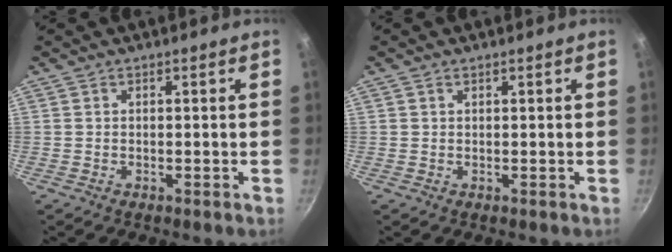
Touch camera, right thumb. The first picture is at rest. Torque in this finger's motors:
{"motor_torque": [0.26, -0.43, -0.07, 0.11, -0.02]}